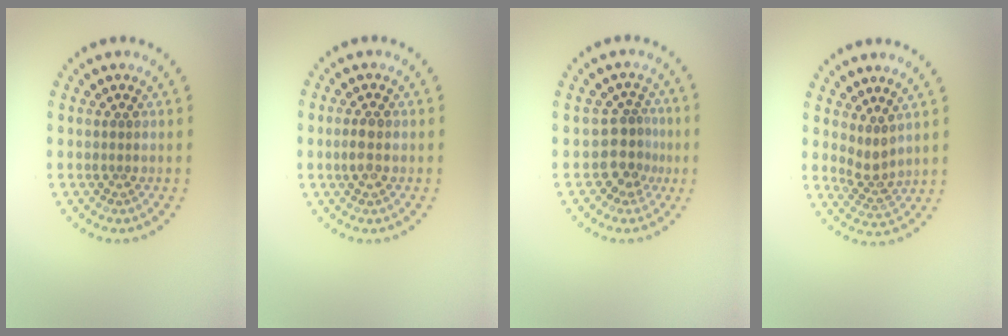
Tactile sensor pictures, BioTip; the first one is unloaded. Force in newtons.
{"total": 1.6, "press": 1.6, "slide": 0.1}
{"total": 2.8, "press": 2.2, "slide": 1.8}
{"total": 2.2, "press": 1.6, "slide": 1.6}